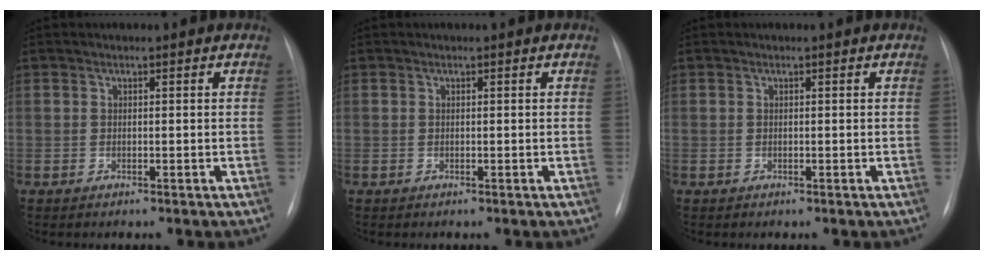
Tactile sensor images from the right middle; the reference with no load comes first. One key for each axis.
{"total": 0.0}
{"total": 0.0}